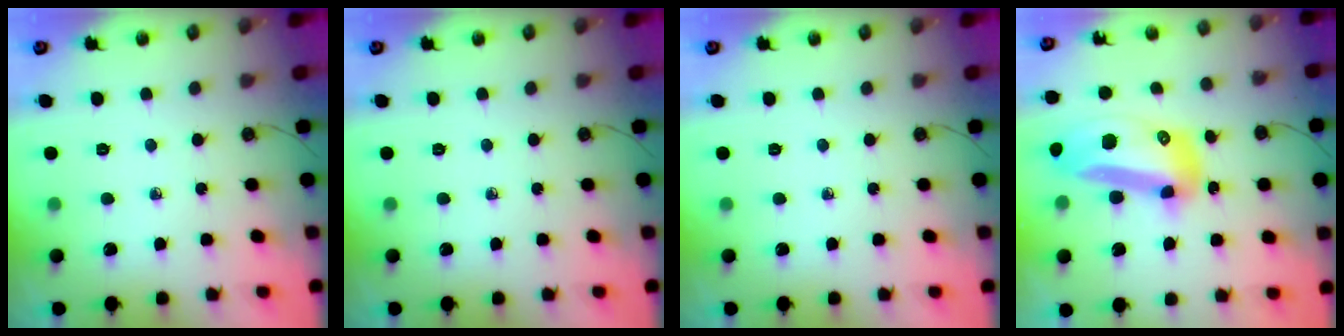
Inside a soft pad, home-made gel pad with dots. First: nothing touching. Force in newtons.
{"total": 0.0}
{"total": 0.0}
{"total": 18.6, "press": 18.5, "slide": 2.1}